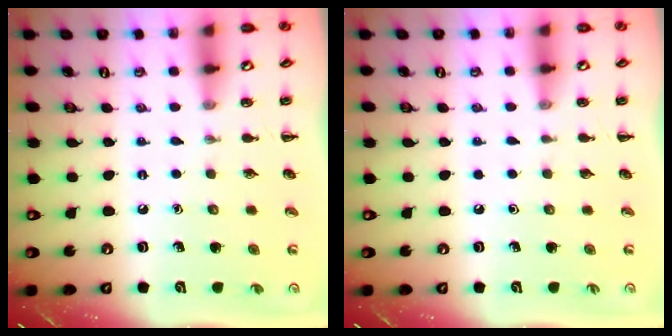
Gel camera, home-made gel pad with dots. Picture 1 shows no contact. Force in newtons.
{"total": 0.0}